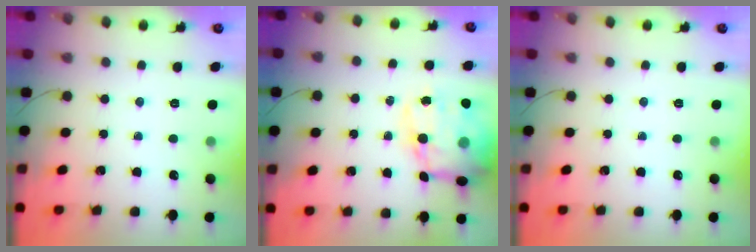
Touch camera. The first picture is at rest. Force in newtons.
{"total": 19.5, "press": 19.0, "slide": 4.4}
{"total": 0.0}